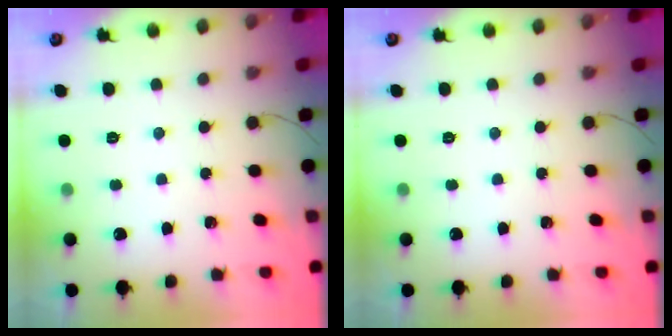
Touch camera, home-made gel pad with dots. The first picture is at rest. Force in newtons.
{"total": 0.0}